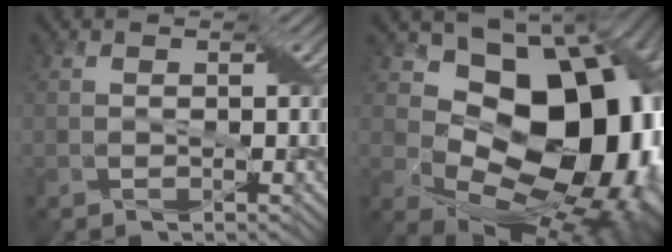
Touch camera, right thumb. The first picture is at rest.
{"total": 18.0, "force": [2.8, 12.6, 12.6], "torque": [-0.156, -0.022, 0.076]}